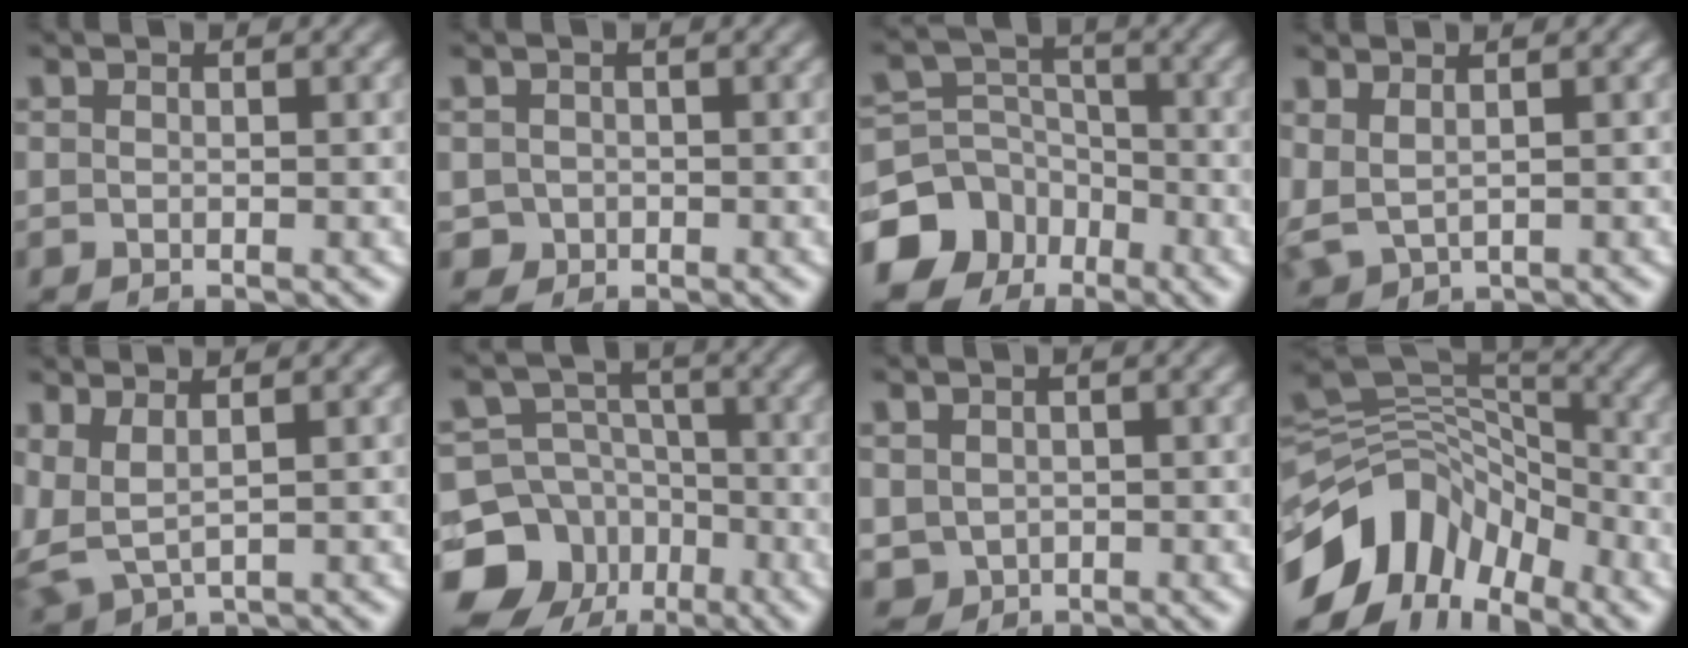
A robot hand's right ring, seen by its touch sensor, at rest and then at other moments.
{"total": 3.3, "force": [-1.1, 3.0, 0.6], "torque": [-0.020, -0.026, -0.007]}
{"total": 10.4, "force": [-4.0, 8.8, 4.0], "torque": [-0.053, -0.039, -0.062]}
{"total": 3.6, "force": [0.9, 3.2, 1.4], "torque": [-0.061, -0.016, 0.030]}
{"total": 6.1, "force": [0.3, 5.3, 2.9], "torque": [-0.115, -0.029, 0.020]}
{"total": 16.6, "force": [-6.0, 14.3, 6.1], "torque": [-0.108, -0.073, -0.088]}
{"total": 5.2, "force": [-1.3, 4.7, 1.8], "torque": [-0.050, -0.038, 0.002]}
{"total": 14.5, "force": [-4.7, 11.2, 7.8], "torque": [-0.125, -0.019, -0.080]}